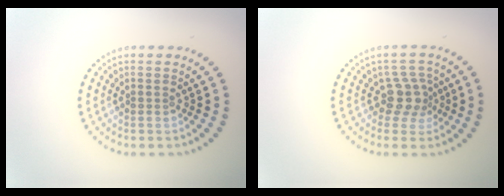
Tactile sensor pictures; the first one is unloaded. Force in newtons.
{"total": 2.7, "press": 2.2, "slide": 1.7}